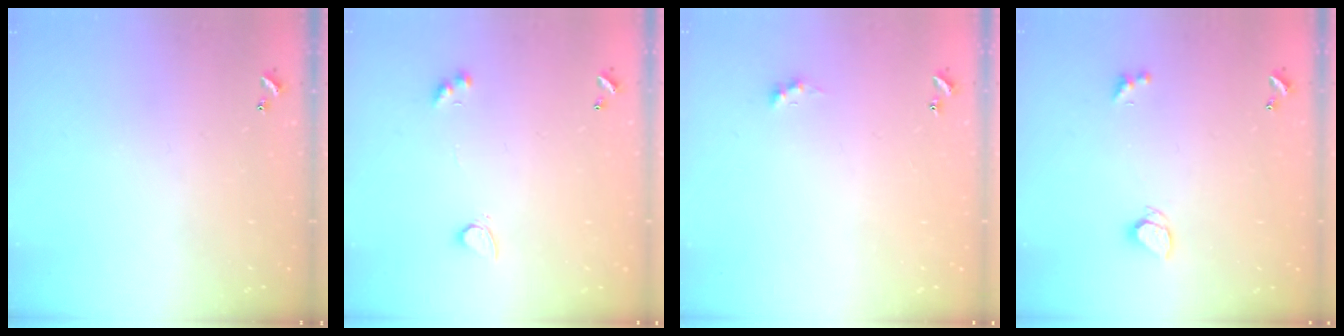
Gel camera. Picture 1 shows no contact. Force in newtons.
{"total": 2.9, "press": 2.6, "slide": 1.3}
{"total": 0.8, "press": 0.7, "slide": 0.4}
{"total": 2.4, "press": 2.3, "slide": 0.6}